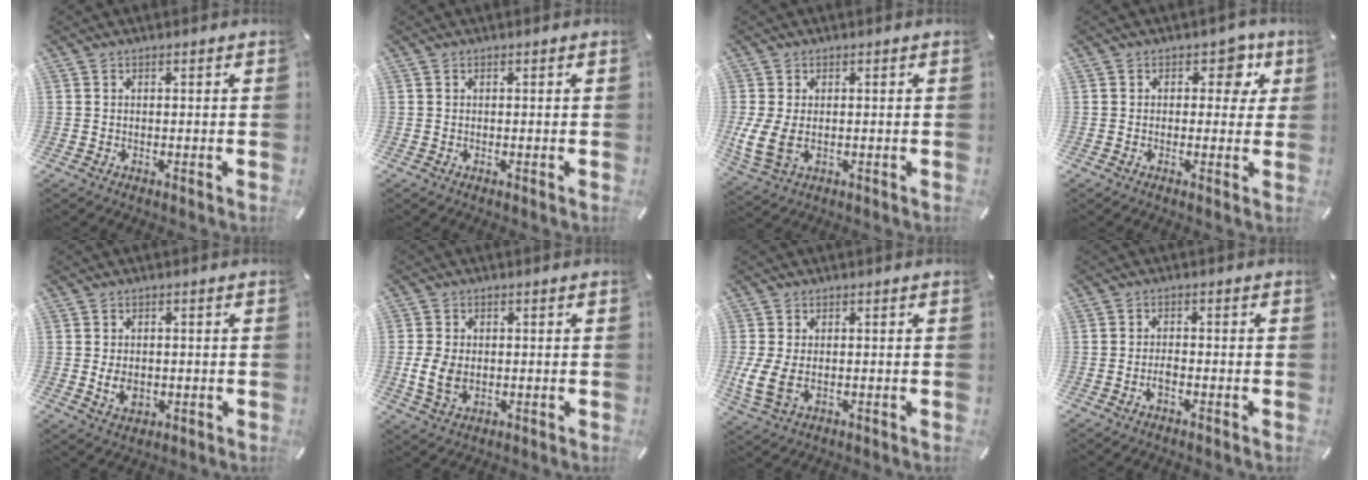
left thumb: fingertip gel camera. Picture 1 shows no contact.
{"total": 0.0}
{"total": 6.5, "force": [-0.3, 4.5, 4.8], "torque": [-0.100, -0.002, -0.005]}
{"total": 6.1, "force": [1.9, 4.4, 3.8], "torque": [-0.027, -0.007, 0.023]}
{"total": 4.7, "force": [-0.9, 3.5, 3.1], "torque": [-0.065, -0.005, -0.019]}
{"total": 6.7, "force": [-0.7, 4.8, 4.6], "torque": [-0.098, 0.000, -0.014]}
{"total": 5.8, "force": [-0.4, 3.8, 4.4], "torque": [-0.094, -0.004, -0.009]}
{"total": 2.2, "force": [-1.2, 0.9, 1.5], "torque": [-0.028, 0.007, -0.024]}